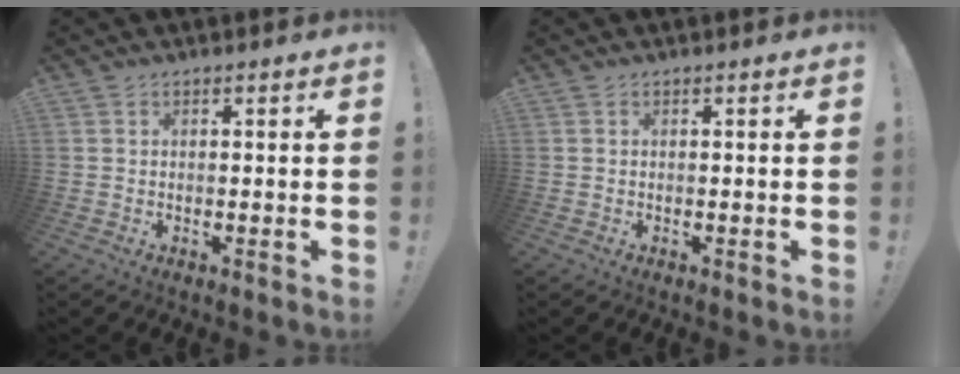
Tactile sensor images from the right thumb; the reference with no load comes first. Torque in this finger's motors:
{"motor_torque": [0.00, 0.00, 0.03, 0.03, 0.00]}